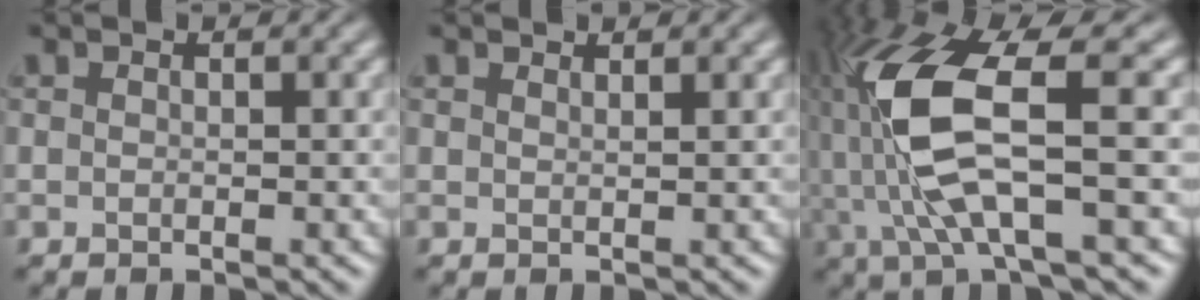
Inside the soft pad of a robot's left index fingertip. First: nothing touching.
{"total": 1.1, "force": [1.0, 0.2, 0.2], "torque": [0.010, 0.006, 0.006]}
{"total": 10.0, "force": [0.2, 3.2, 9.4], "torque": [-0.220, 0.003, 0.021]}